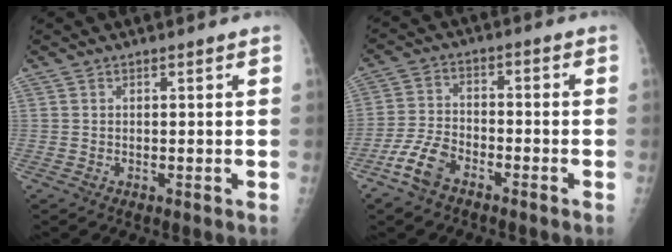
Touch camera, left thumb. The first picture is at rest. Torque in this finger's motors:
{"motor_torque": [-0.05, 1.04, -0.03, 0.11, 0.18]}